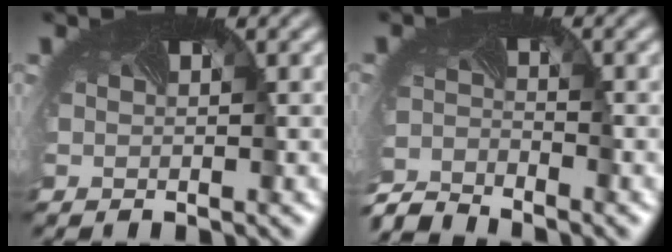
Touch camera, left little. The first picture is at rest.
{"total": 4.5, "force": [-4.5, 0.2, 0.1], "torque": [-0.016, -0.022, -0.092]}